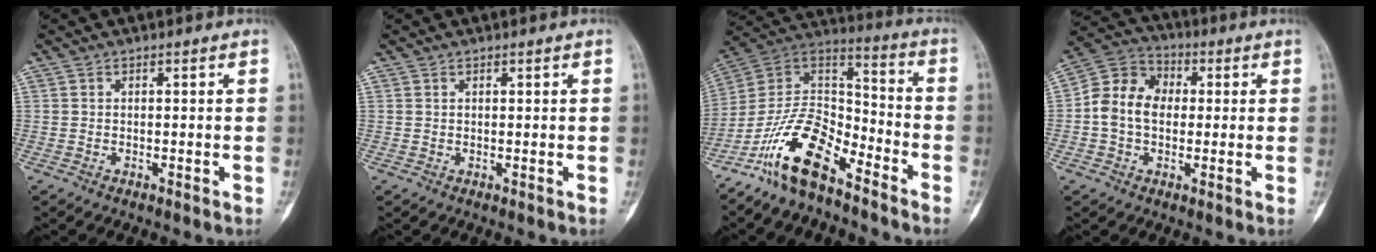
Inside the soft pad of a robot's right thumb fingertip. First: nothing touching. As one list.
[{"total": 0.0}, {"total": 16.2, "force": [-10.7, 6.7, 10.2], "torque": [-0.167, 0.093, -0.207]}, {"total": 10.5, "force": [0.1, 8.1, 6.6], "torque": [-0.103, 0.034, -0.010]}]